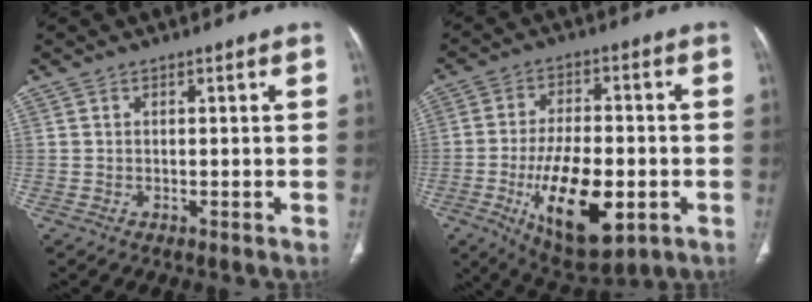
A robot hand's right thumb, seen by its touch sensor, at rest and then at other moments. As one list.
[{"total": 17.4, "force": [-5.2, 8.1, 14.5], "torque": [-0.232, 0.005, -0.072]}]